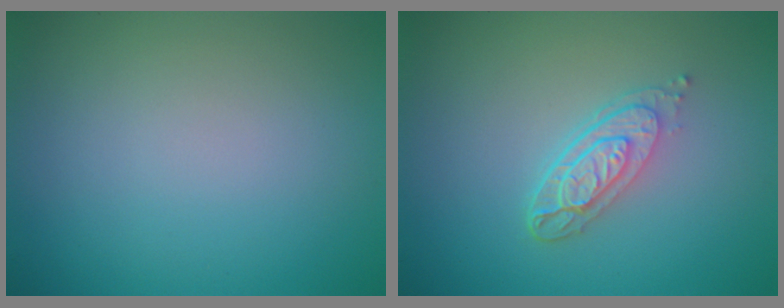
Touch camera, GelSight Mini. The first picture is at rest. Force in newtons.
{"total": 3.5, "press": 2.6, "slide": 2.4}